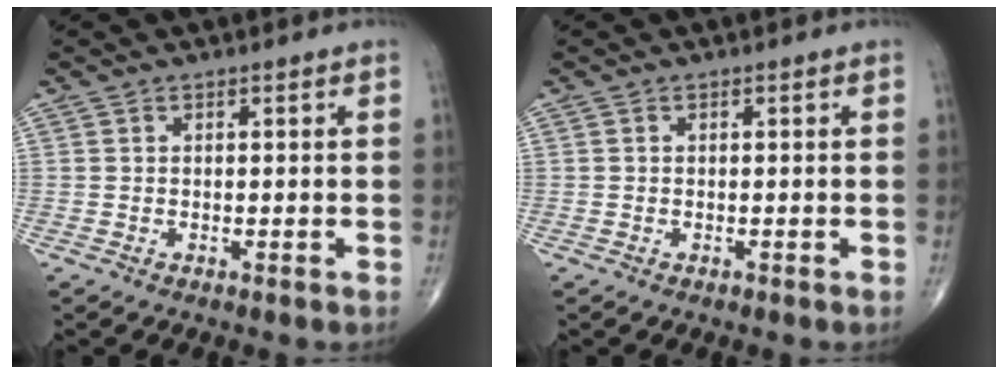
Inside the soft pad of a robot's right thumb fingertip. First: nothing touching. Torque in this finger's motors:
{"motor_torque": [-0.19, -0.01, -0.11, -0.03, 0.08]}